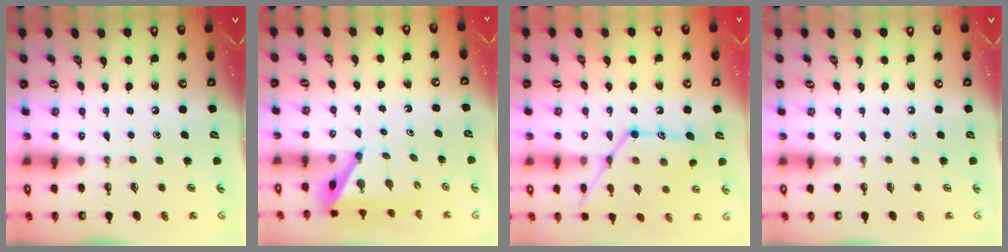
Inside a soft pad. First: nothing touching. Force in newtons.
{"total": 5.9, "press": 5.9, "slide": 0.3}
{"total": 16.5, "press": 16.4, "slide": 1.2}
{"total": 0.0}